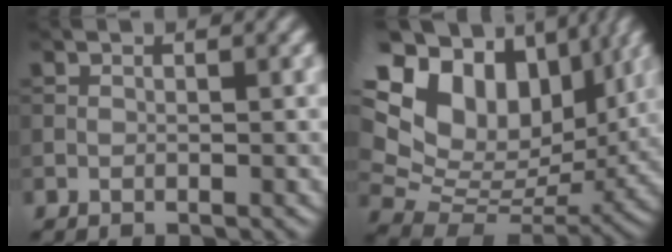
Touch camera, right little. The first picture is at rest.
{"total": 18.4, "force": [7.0, 13.0, 10.9], "torque": [-0.251, 0.042, 0.152]}